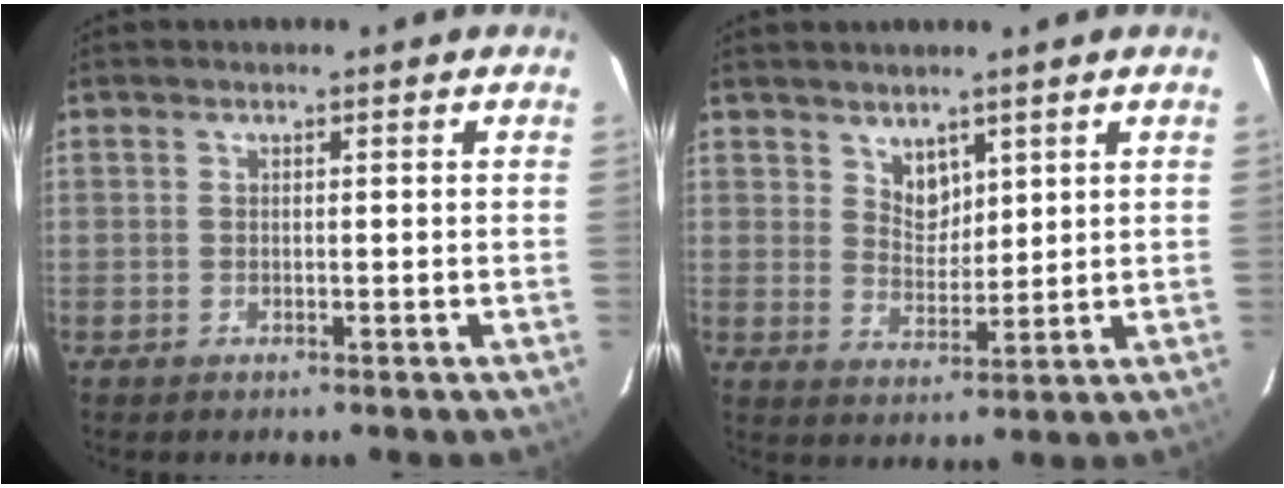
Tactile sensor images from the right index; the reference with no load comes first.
{"total": 4.3, "force": [3.1, 2.7, 1.5], "torque": [-0.016, 0.002, 0.060]}